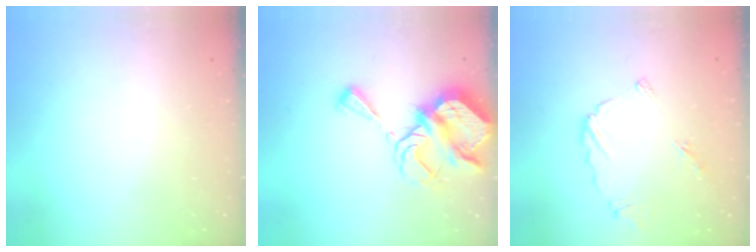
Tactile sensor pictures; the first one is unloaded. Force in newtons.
{"total": 10.7, "press": 10.6, "slide": 1.0}
{"total": 6.4, "press": 6.4, "slide": 0.6}